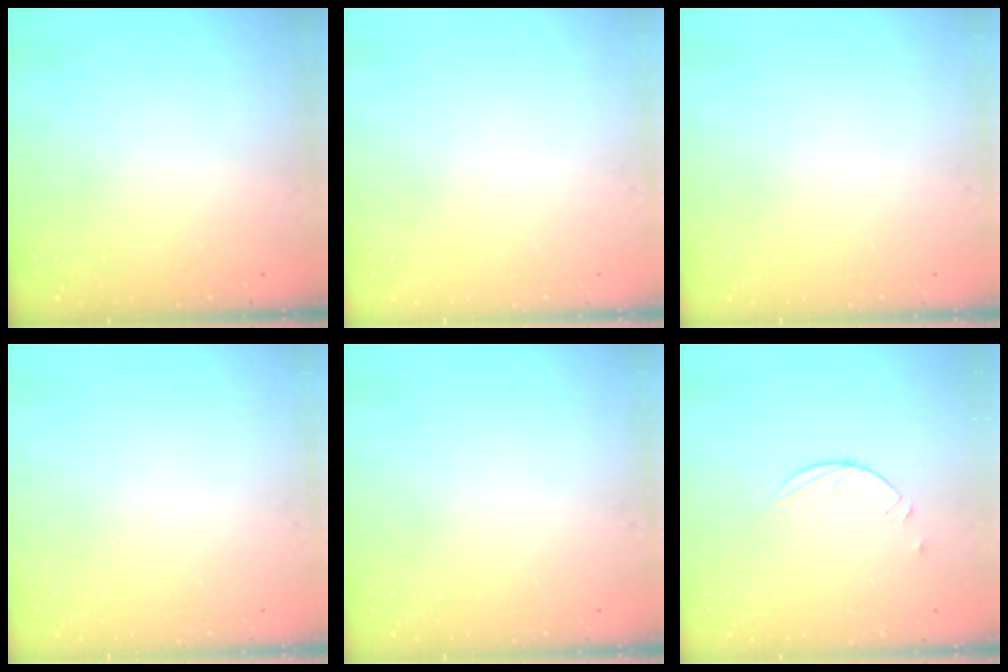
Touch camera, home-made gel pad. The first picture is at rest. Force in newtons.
{"total": 0.0}
{"total": 0.0}
{"total": 0.0}
{"total": 0.0}
{"total": 2.5, "press": 2.4, "slide": 0.3}